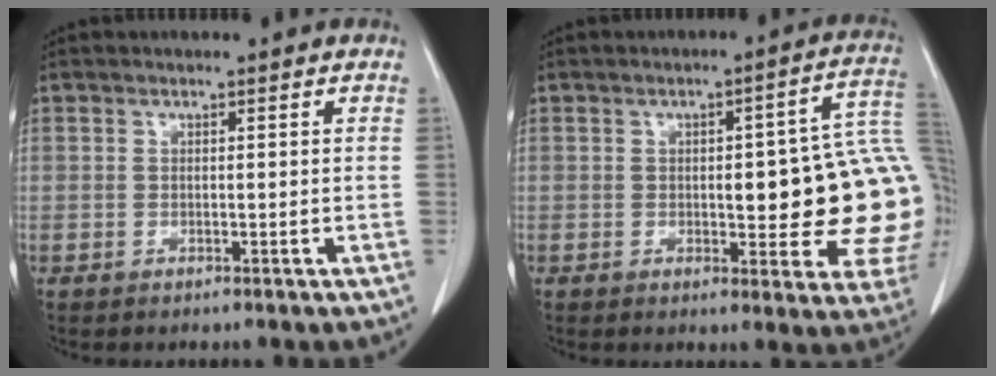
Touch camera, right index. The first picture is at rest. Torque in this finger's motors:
{"motor_torque": [0.93, -0.46, 0.70, 0.06]}